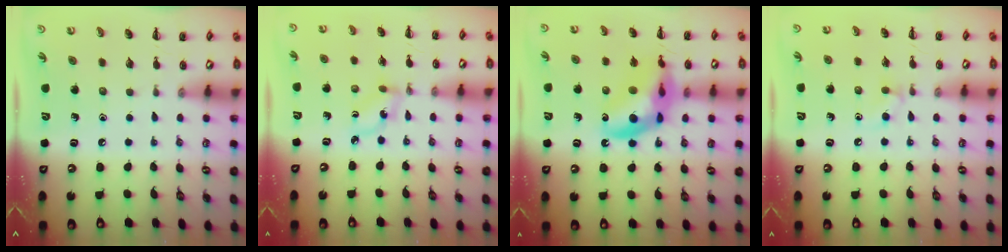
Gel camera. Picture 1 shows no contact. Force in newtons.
{"total": 1.8, "press": 1.7, "slide": 0.5}
{"total": 14.4, "press": 14.0, "slide": 3.4}
{"total": 4.2, "press": 4.0, "slide": 1.5}